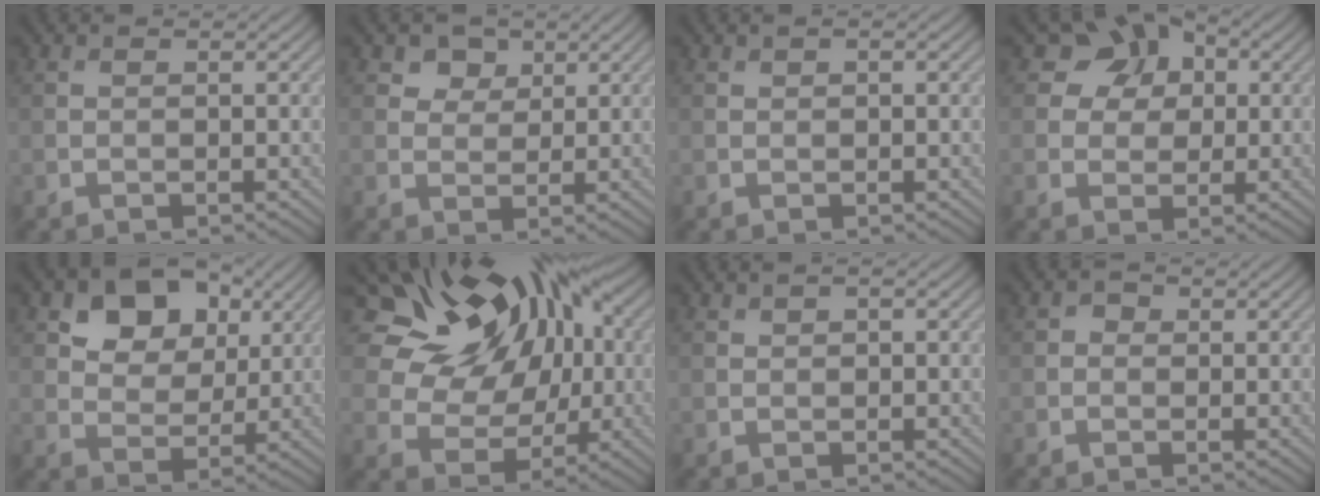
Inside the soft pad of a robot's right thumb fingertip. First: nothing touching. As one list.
[{"total": 3.1, "force": [1.8, 2.3, 1.1], "torque": [-0.023, -0.006, 0.031]}, {"total": 0.8, "force": [0.4, 0.4, 0.6], "torque": [-0.009, 0.002, 0.006]}, {"total": 7.0, "force": [2.4, 5.9, 2.9], "torque": [-0.062, 0.013, 0.028]}, {"total": 10.1, "force": [4.8, 6.9, 5.6], "torque": [-0.111, 0.002, 0.075]}, {"total": 15.1, "force": [5.4, 10.6, 9.3], "torque": [-0.182, 0.038, 0.086]}, {"total": 1.1, "force": [0.5, 0.6, 0.8], "torque": [-0.015, 0.003, 0.010]}, {"total": 1.0, "force": [-0.1, 1.0, 0.4], "torque": [-0.004, -0.003, -0.006]}]